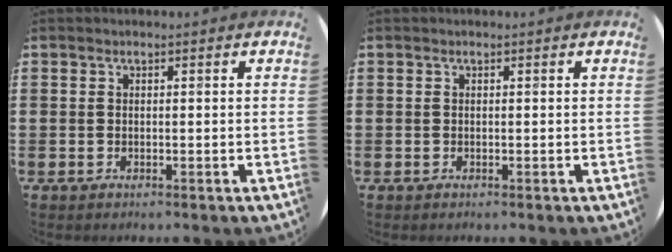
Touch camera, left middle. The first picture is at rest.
{"total": 0.0}